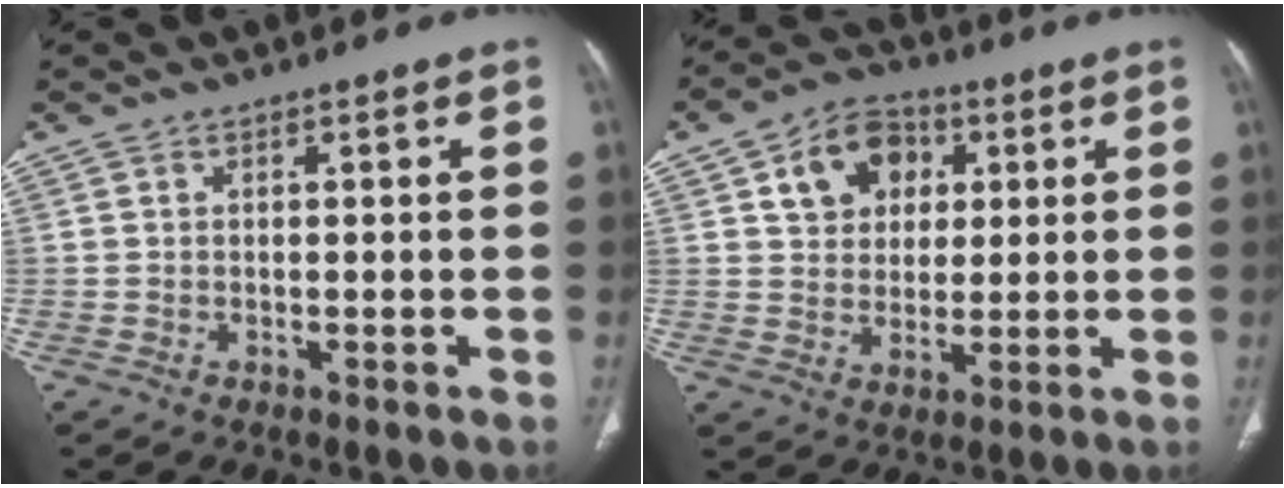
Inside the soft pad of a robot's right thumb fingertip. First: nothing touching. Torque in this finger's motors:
{"motor_torque": [0.29, 0.32, 0.08, -0.03, 0.13]}